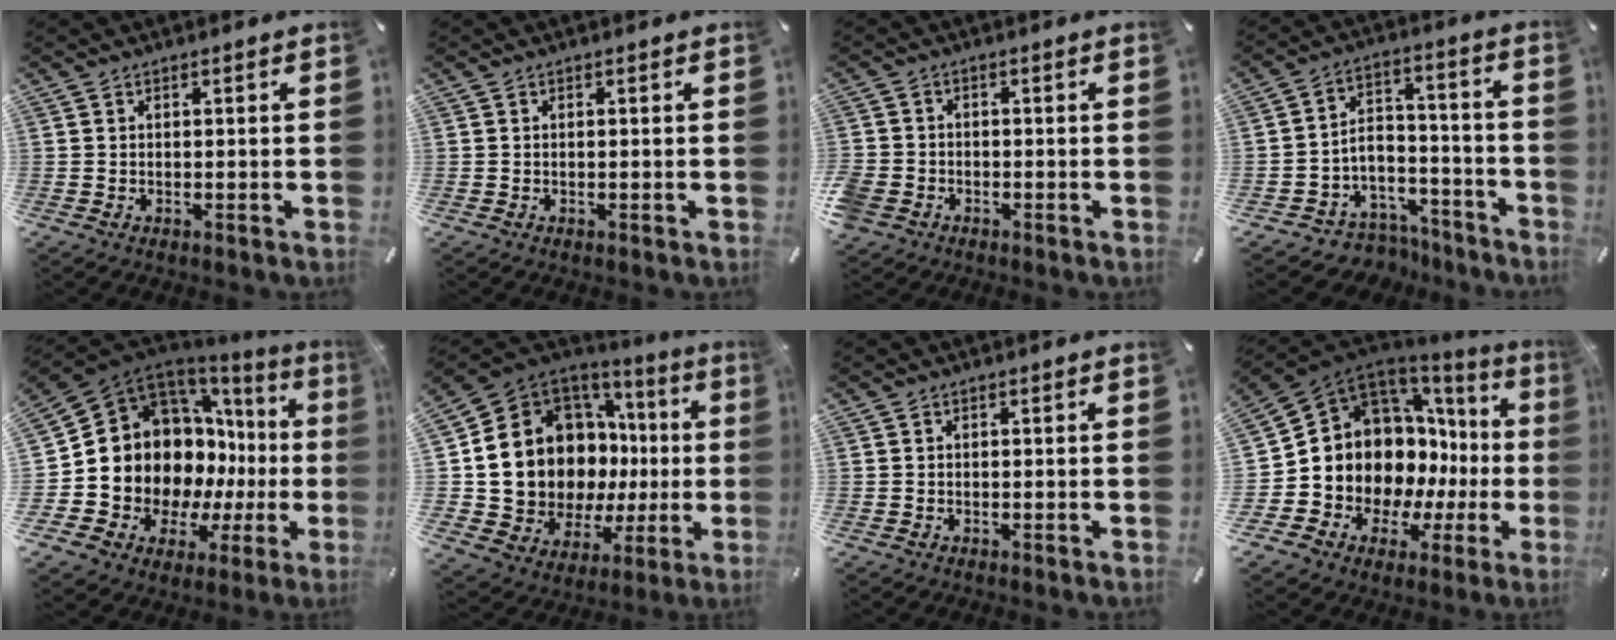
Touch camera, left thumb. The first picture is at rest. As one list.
[{"total": 0.0}, {"total": 3.6, "force": [-1.6, 3.0, 1.2], "torque": [-0.030, 0.006, -0.033]}, {"total": 7.2, "force": [-3.8, 6.1, 0.8], "torque": [-0.009, 0.023, -0.061]}, {"total": 15.7, "force": [1.5, 12.9, 8.9], "torque": [-0.145, -0.067, 0.052]}, {"total": 14.6, "force": [1.8, 12.2, 7.8], "torque": [-0.135, -0.066, 0.061]}, {"total": 0.0}, {"total": 13.6, "force": [2.6, 11.2, 7.3], "torque": [-0.127, -0.063, 0.068]}]